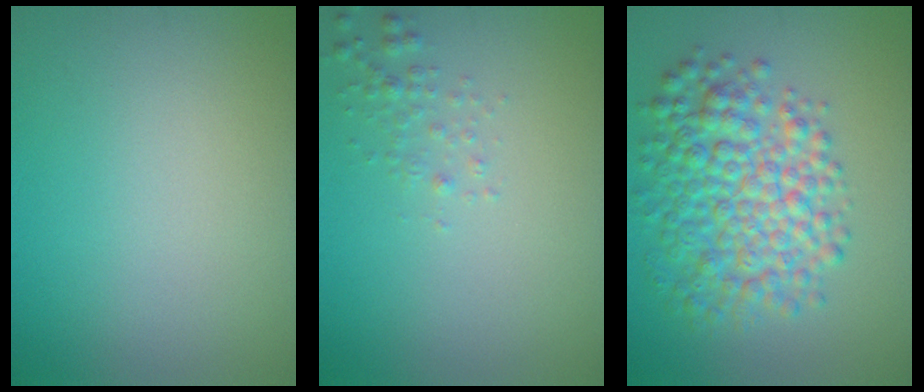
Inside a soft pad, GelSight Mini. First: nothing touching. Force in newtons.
{"total": 1.1, "press": 1.1, "slide": 0.1}
{"total": 7.0, "press": 7.0, "slide": 0.0}